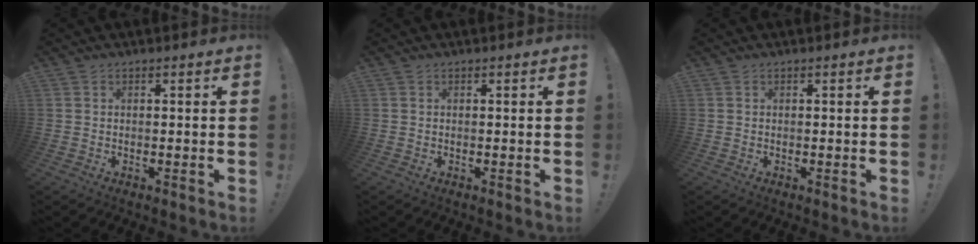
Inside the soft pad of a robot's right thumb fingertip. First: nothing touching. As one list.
[{"total": 0.0}, {"total": 0.0}]